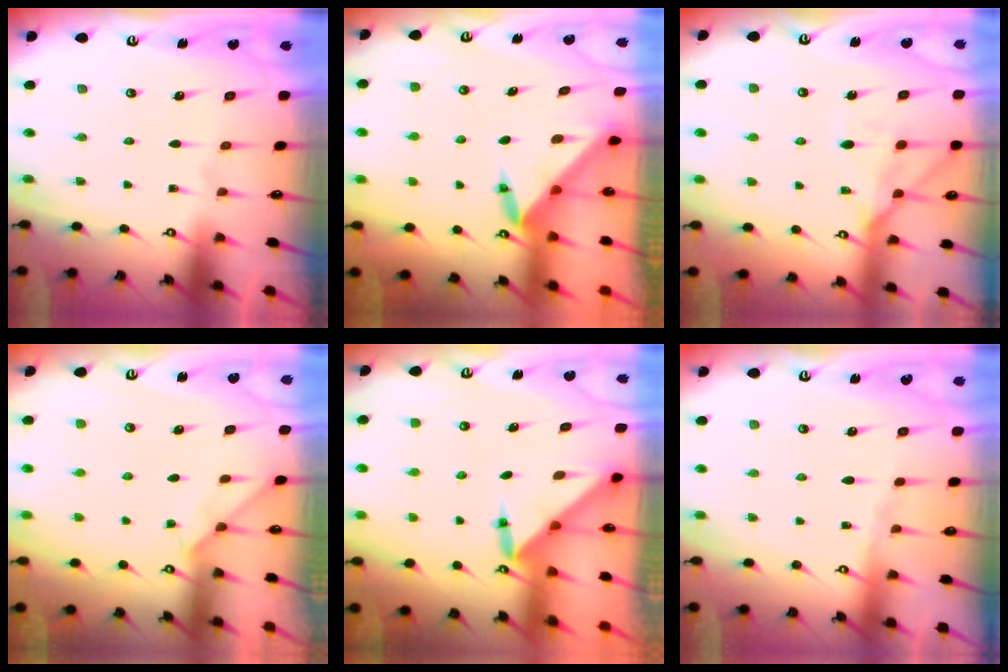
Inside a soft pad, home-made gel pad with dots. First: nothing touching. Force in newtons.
{"total": 3.4, "press": 3.4, "slide": 0.1}
{"total": 13.2, "press": 13.1, "slide": 1.2}
{"total": 3.4, "press": 3.4, "slide": 0.4}
{"total": 3.0, "press": 3.0, "slide": 0.3}
{"total": 3.3, "press": 3.2, "slide": 0.5}